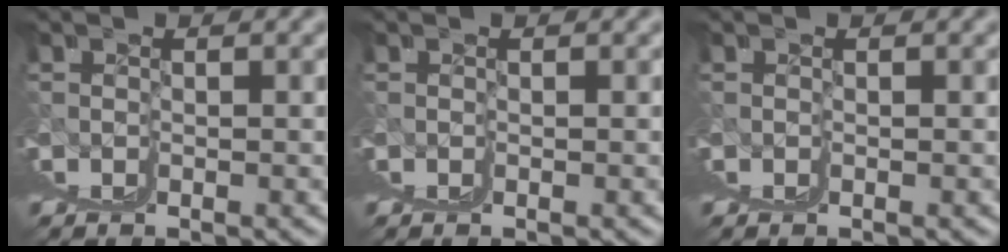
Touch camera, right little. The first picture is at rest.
{"total": 0.0}
{"total": 0.0}